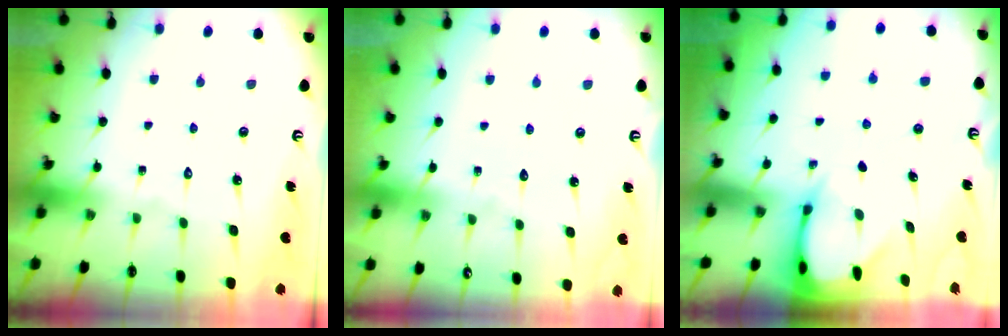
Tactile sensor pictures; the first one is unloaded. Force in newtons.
{"total": 2.4, "press": 2.4, "slide": 0.2}
{"total": 2.7, "press": 2.6, "slide": 0.4}